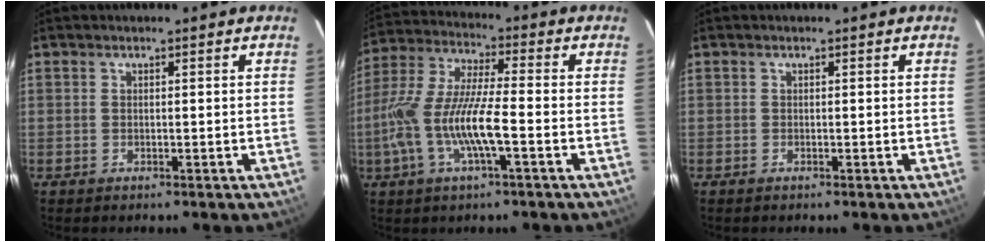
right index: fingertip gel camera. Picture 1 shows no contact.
{"total": 13.9, "force": [-4.0, 2.6, 13.1], "torque": [-0.272, -0.005, -0.077]}
{"total": 0.0}